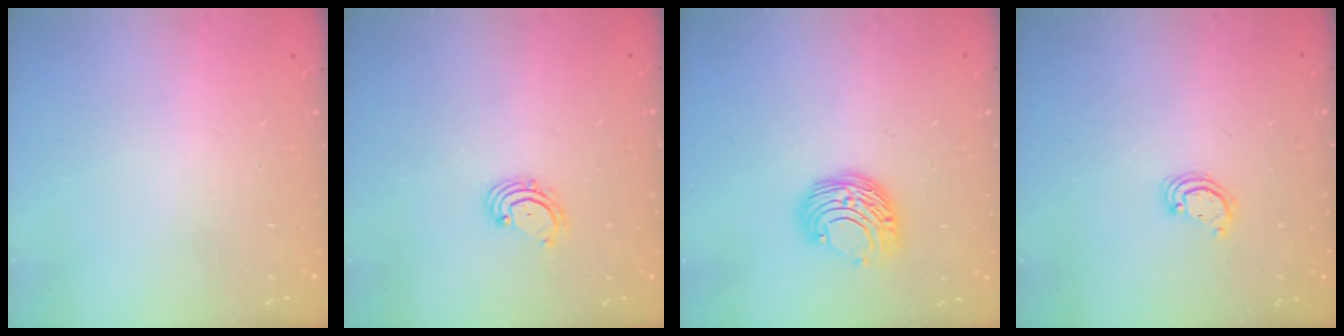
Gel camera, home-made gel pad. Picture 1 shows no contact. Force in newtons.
{"total": 2.0, "press": 1.9, "slide": 0.6}
{"total": 8.7, "press": 8.6, "slide": 0.6}
{"total": 2.6, "press": 2.6, "slide": 0.3}